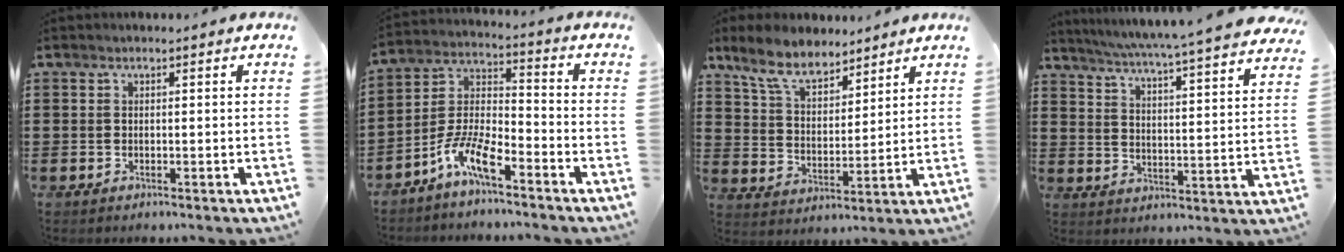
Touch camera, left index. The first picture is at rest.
{"total": 9.0, "force": [-6.9, 2.1, 5.5], "torque": [-0.127, -0.002, -0.136]}
{"total": 8.0, "force": [6.8, 2.6, 3.4], "torque": [-0.093, -0.015, 0.125]}
{"total": 4.5, "force": [4.0, -1.1, 1.8], "torque": [-0.055, -0.043, 0.059]}